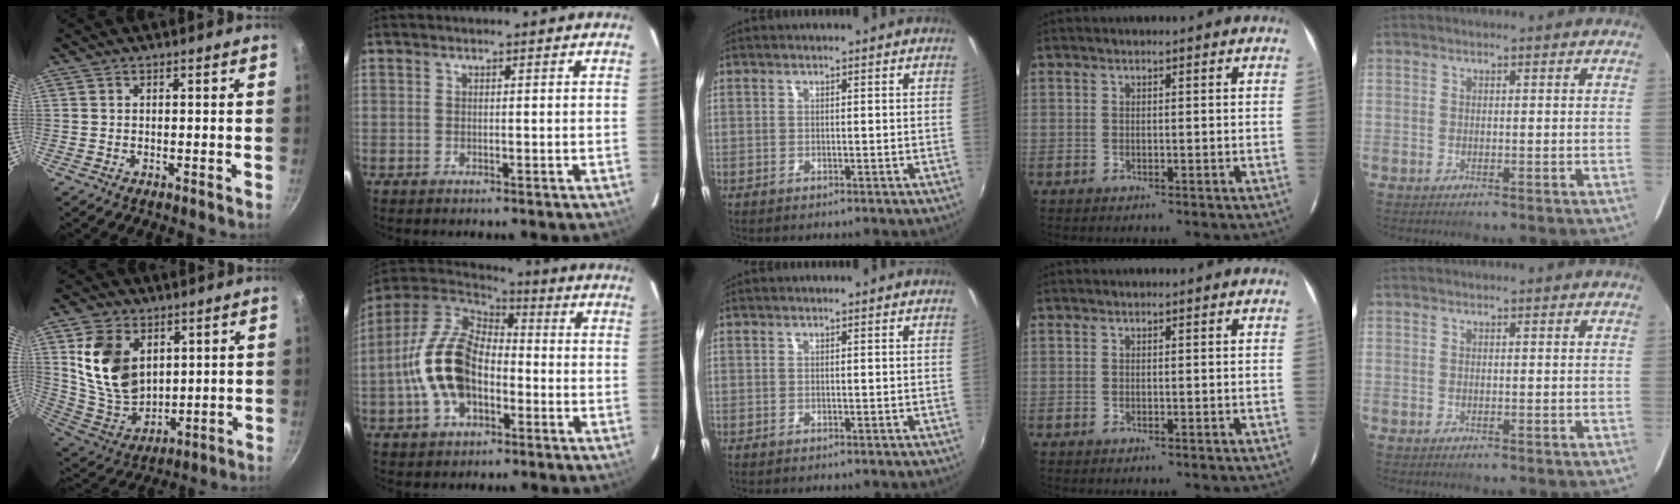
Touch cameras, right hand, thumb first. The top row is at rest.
{"thumb": {"total": 17.7, "force": [4.6, 13.9, 10.0], "torque": [-0.148, -0.023, 0.097]}, "index": {"total": 15.7, "force": [-3.9, 9.9, 11.6], "torque": [-0.241, 0.014, -0.070]}}